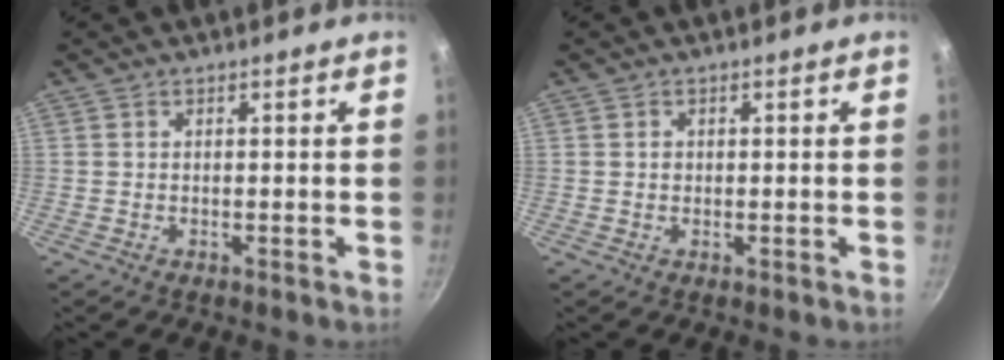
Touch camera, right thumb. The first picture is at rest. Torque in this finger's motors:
{"motor_torque": [0.37, 0.21, 0.26, -0.06, 0.07]}